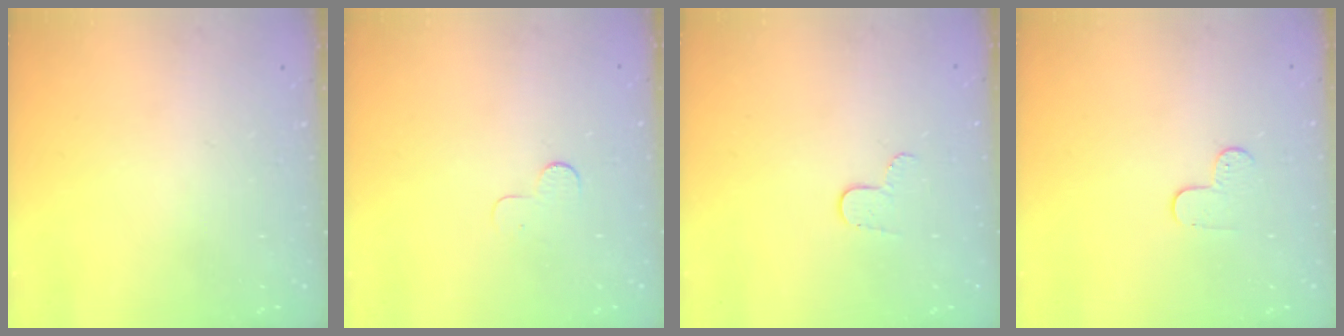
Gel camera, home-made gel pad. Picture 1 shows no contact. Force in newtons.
{"total": 2.9, "press": 2.9, "slide": 0.3}
{"total": 5.1, "press": 5.1, "slide": 0.5}
{"total": 5.9, "press": 5.9, "slide": 0.5}